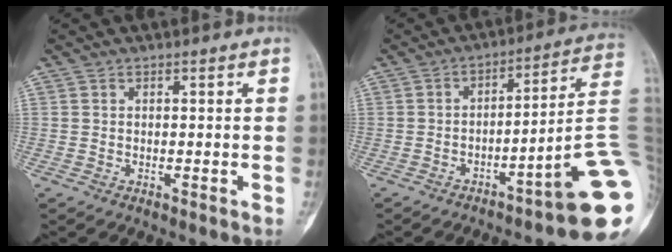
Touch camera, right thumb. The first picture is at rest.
{"total": 15.7, "force": [-5.6, 1.3, 14.6], "torque": [-0.138, 0.053, -0.076]}